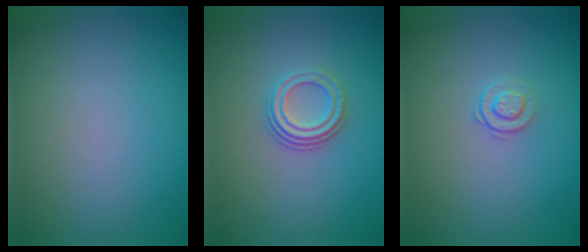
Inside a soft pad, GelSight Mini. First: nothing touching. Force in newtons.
{"total": 2.9, "press": 2.2, "slide": 1.9}
{"total": 1.2, "press": 0.9, "slide": 0.8}